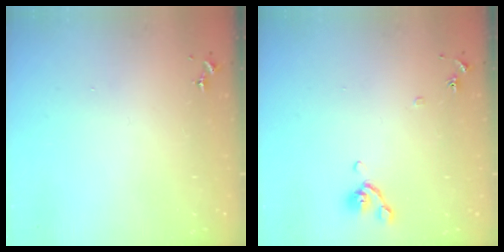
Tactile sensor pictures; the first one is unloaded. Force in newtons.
{"total": 7.8, "press": 7.6, "slide": 1.6}